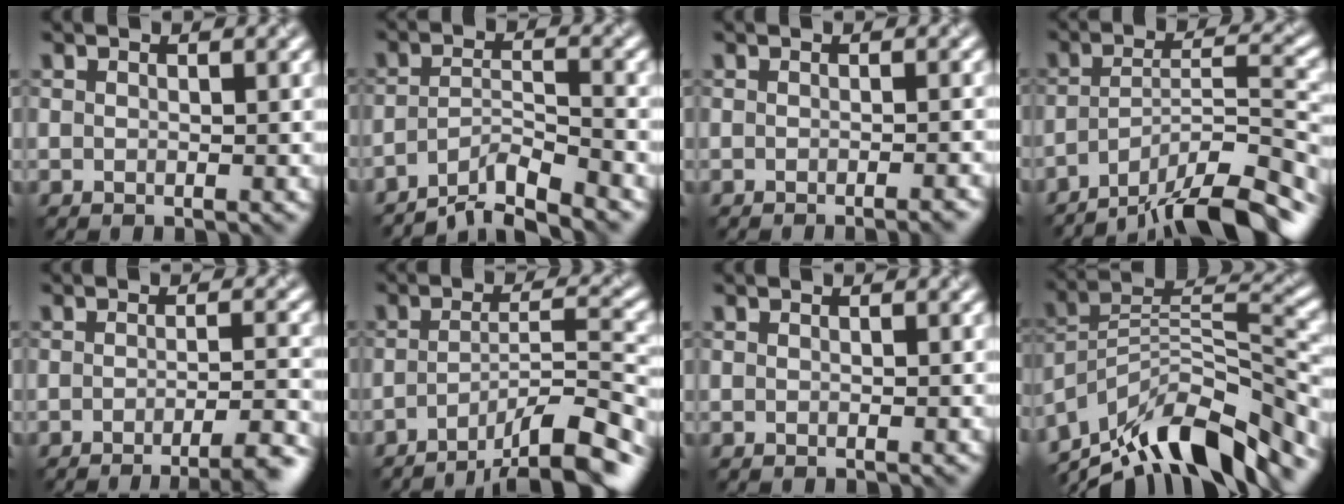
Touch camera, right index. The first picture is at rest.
{"total": 5.2, "force": [-4.6, 0.8, 2.3], "torque": [-0.029, 0.010, -0.084]}
{"total": 2.9, "force": [-2.0, 0.9, 2.0], "torque": [-0.009, 0.013, -0.026]}
{"total": 12.4, "force": [-9.8, 2.9, 6.9], "torque": [-0.109, 0.028, -0.157]}
{"total": 6.2, "force": [-3.9, 1.3, 4.6], "torque": [-0.061, 0.006, -0.050]}
{"total": 9.9, "force": [-7.2, 2.0, 6.5], "torque": [-0.087, 0.021, -0.113]}
{"total": 0.0}
{"total": 12.1, "force": [-9.5, 3.9, 6.5], "torque": [-0.121, 0.029, -0.169]}